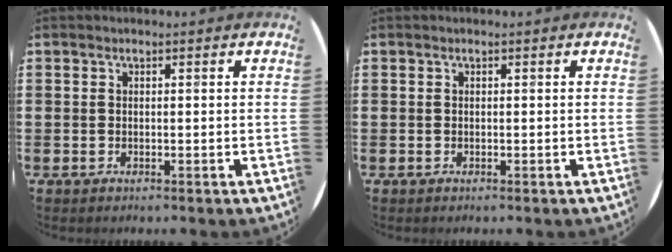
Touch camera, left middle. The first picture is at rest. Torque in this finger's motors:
{"motor_torque": [0.22, -0.16, 0.02, 0.02]}